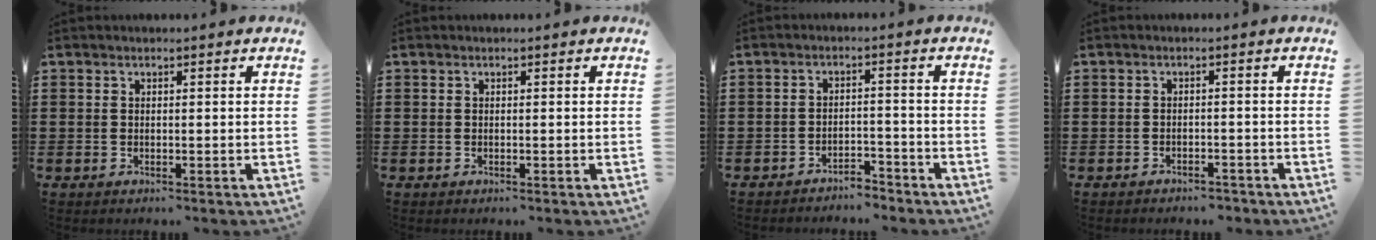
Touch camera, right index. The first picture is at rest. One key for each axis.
{"total": 0.0}
{"total": 3.0, "fx": -3.0, "fy": 0.3, "fz": 0.2, "tx": -0.011, "ty": -0.001, "tz": -0.063}
{"total": 1.9, "fx": -1.9, "fy": 0.3, "fz": 0.0, "tx": -0.006, "ty": 0.000, "tz": -0.042}